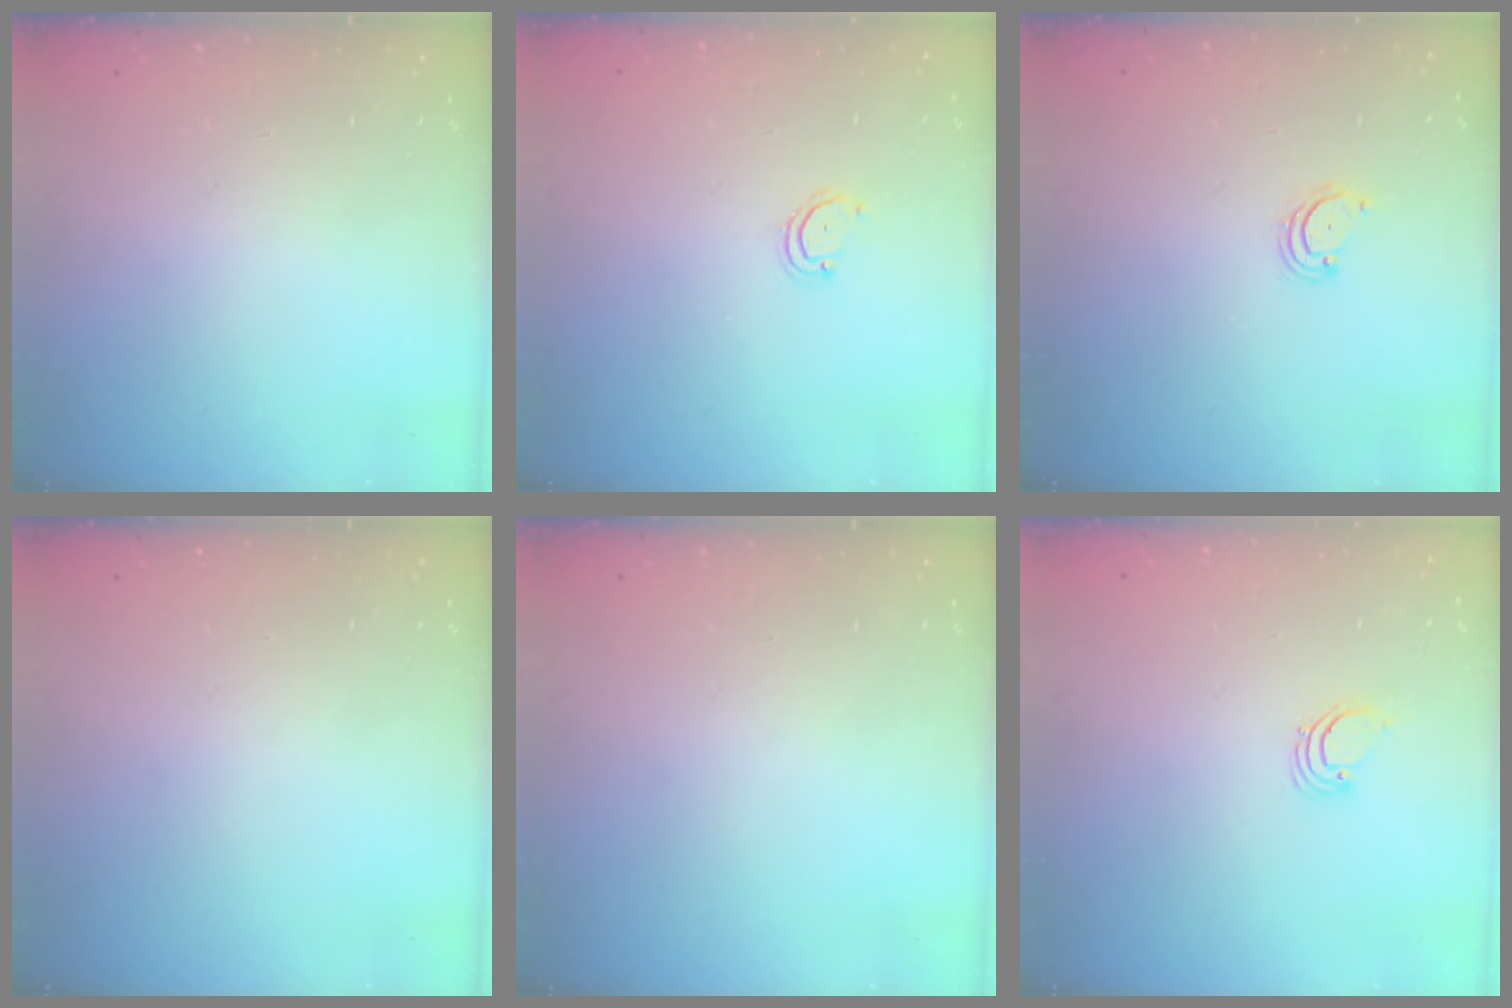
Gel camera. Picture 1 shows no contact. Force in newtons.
{"total": 3.2, "press": 3.2, "slide": 0.2}
{"total": 2.8, "press": 2.8, "slide": 0.3}
{"total": 0.0}
{"total": 0.0}
{"total": 1.9, "press": 1.9, "slide": 0.1}